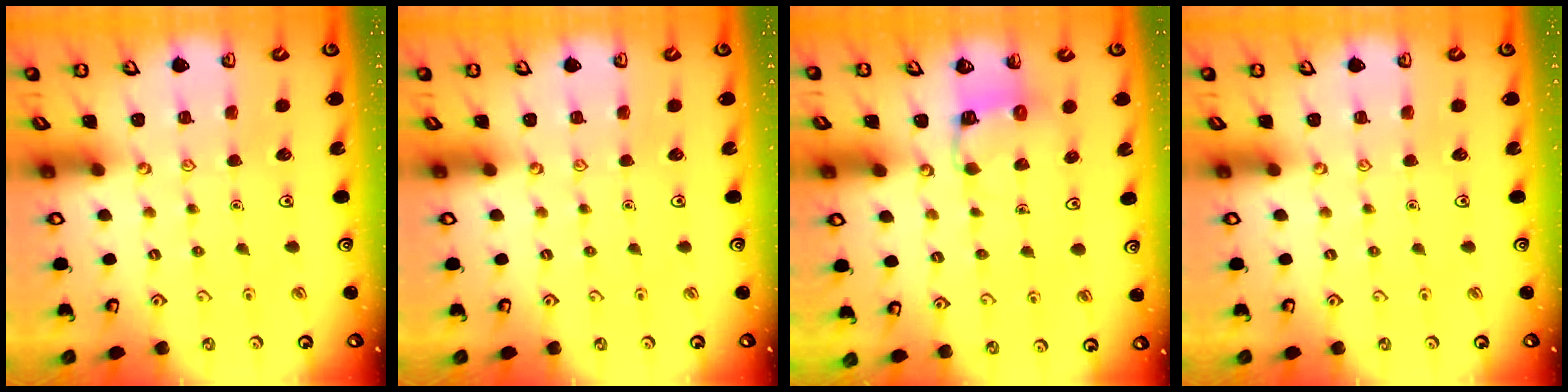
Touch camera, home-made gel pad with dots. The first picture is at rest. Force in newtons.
{"total": 0.0}
{"total": 2.8, "press": 2.8, "slide": 0.2}
{"total": 0.0}